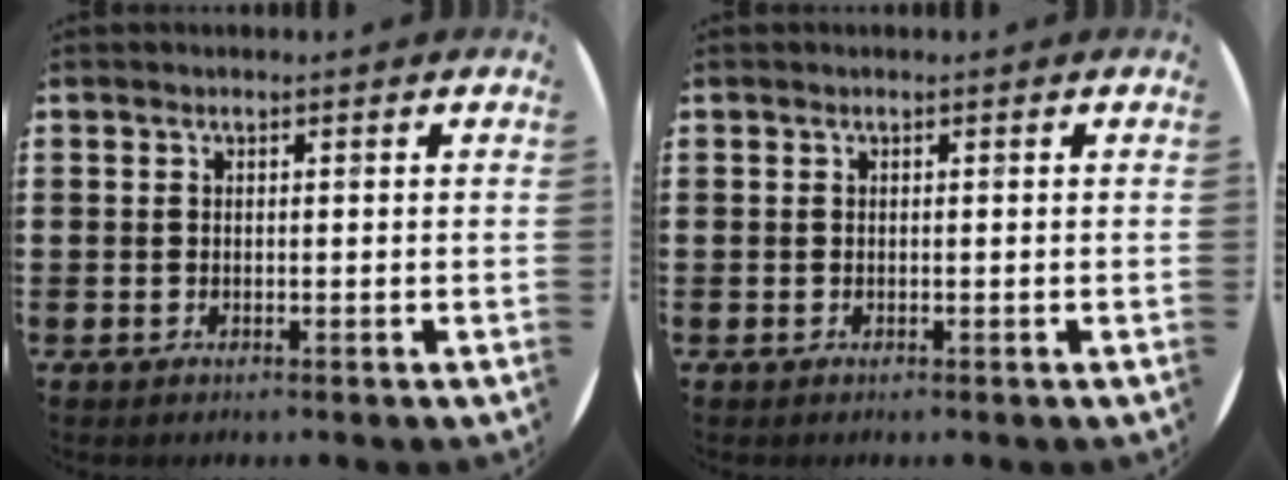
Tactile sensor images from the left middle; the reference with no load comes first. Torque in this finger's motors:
{"motor_torque": [0.11, 0.03, -0.03, 0.01]}